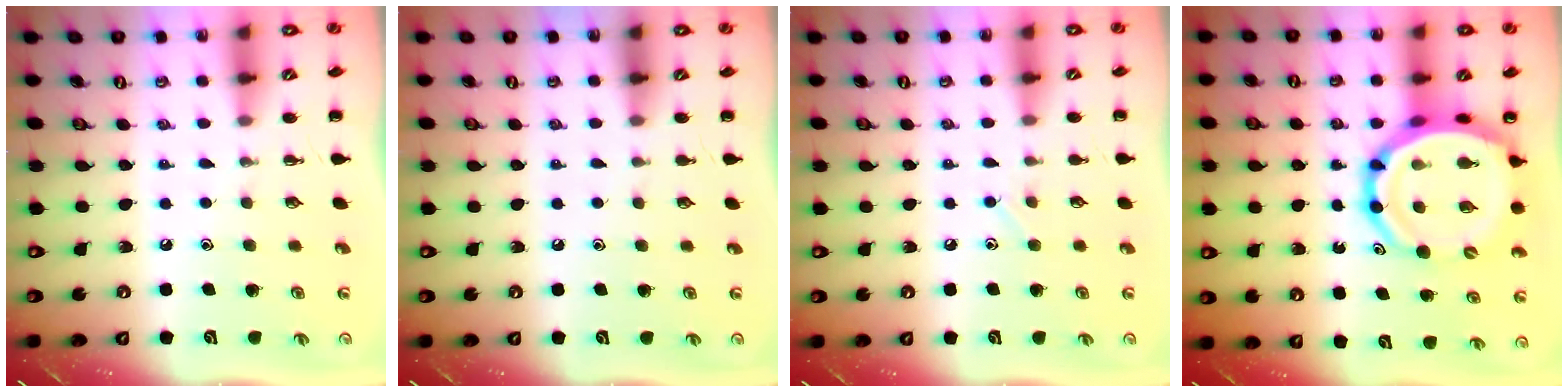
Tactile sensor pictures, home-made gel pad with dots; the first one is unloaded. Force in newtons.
{"total": 0.0}
{"total": 5.0, "press": 4.8, "slide": 1.3}
{"total": 17.3, "press": 16.7, "slide": 4.6}